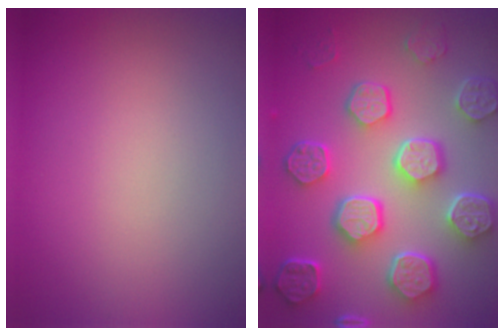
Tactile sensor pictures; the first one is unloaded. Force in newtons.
{"total": 8.8, "press": 6.7, "slide": 5.7}